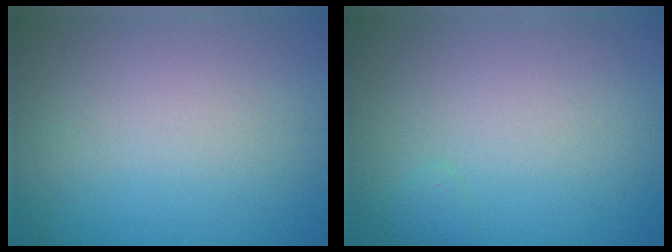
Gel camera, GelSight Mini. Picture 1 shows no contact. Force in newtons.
{"total": 0.6, "press": 0.6, "slide": 0.0}